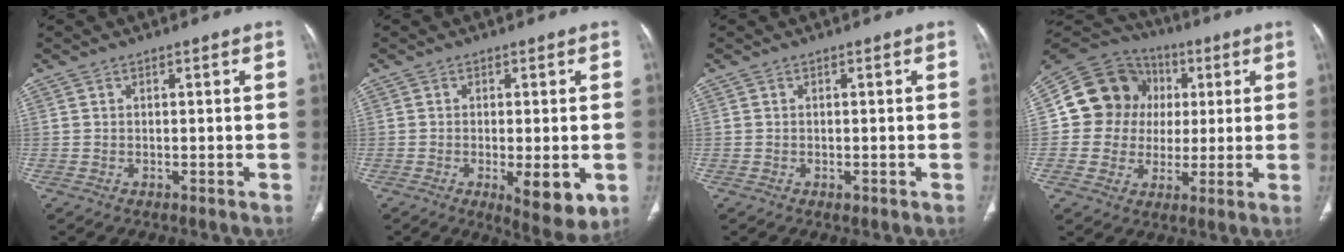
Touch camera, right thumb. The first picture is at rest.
{"total": 8.4, "force": [-2.3, 2.8, 7.6], "torque": [-0.101, -0.018, -0.028]}
{"total": 0.5, "force": [-0.2, 0.4, 0.3], "torque": [0.001, 0.001, -0.002]}
{"total": 15.5, "force": [2.4, 14.0, 6.2], "torque": [-0.078, 0.022, 0.038]}